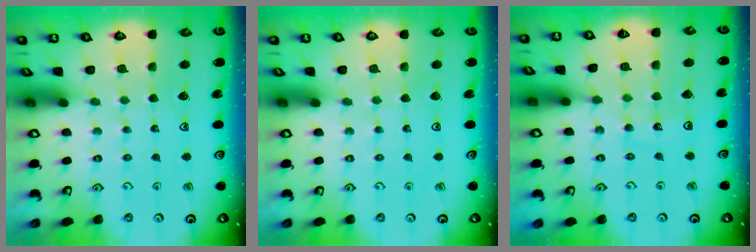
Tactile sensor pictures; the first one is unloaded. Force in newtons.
{"total": 0.0}
{"total": 8.2, "press": 7.7, "slide": 2.6}